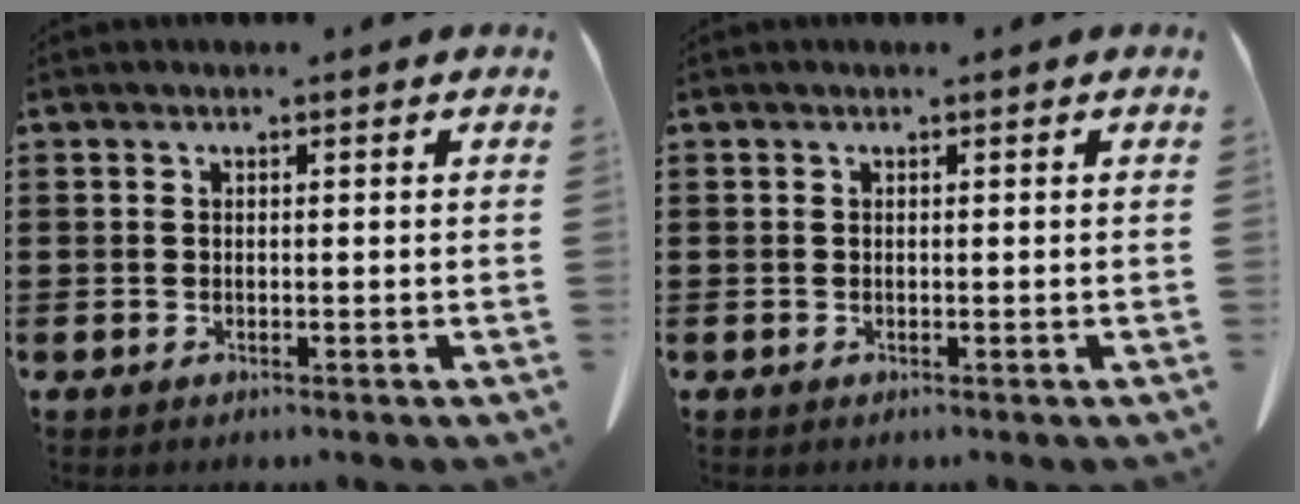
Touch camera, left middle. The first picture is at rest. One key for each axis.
{"total": 0.0}